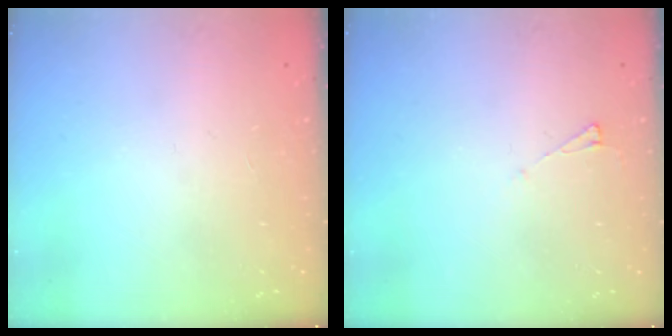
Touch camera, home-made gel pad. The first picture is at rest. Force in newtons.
{"total": 3.4, "press": 3.3, "slide": 0.6}